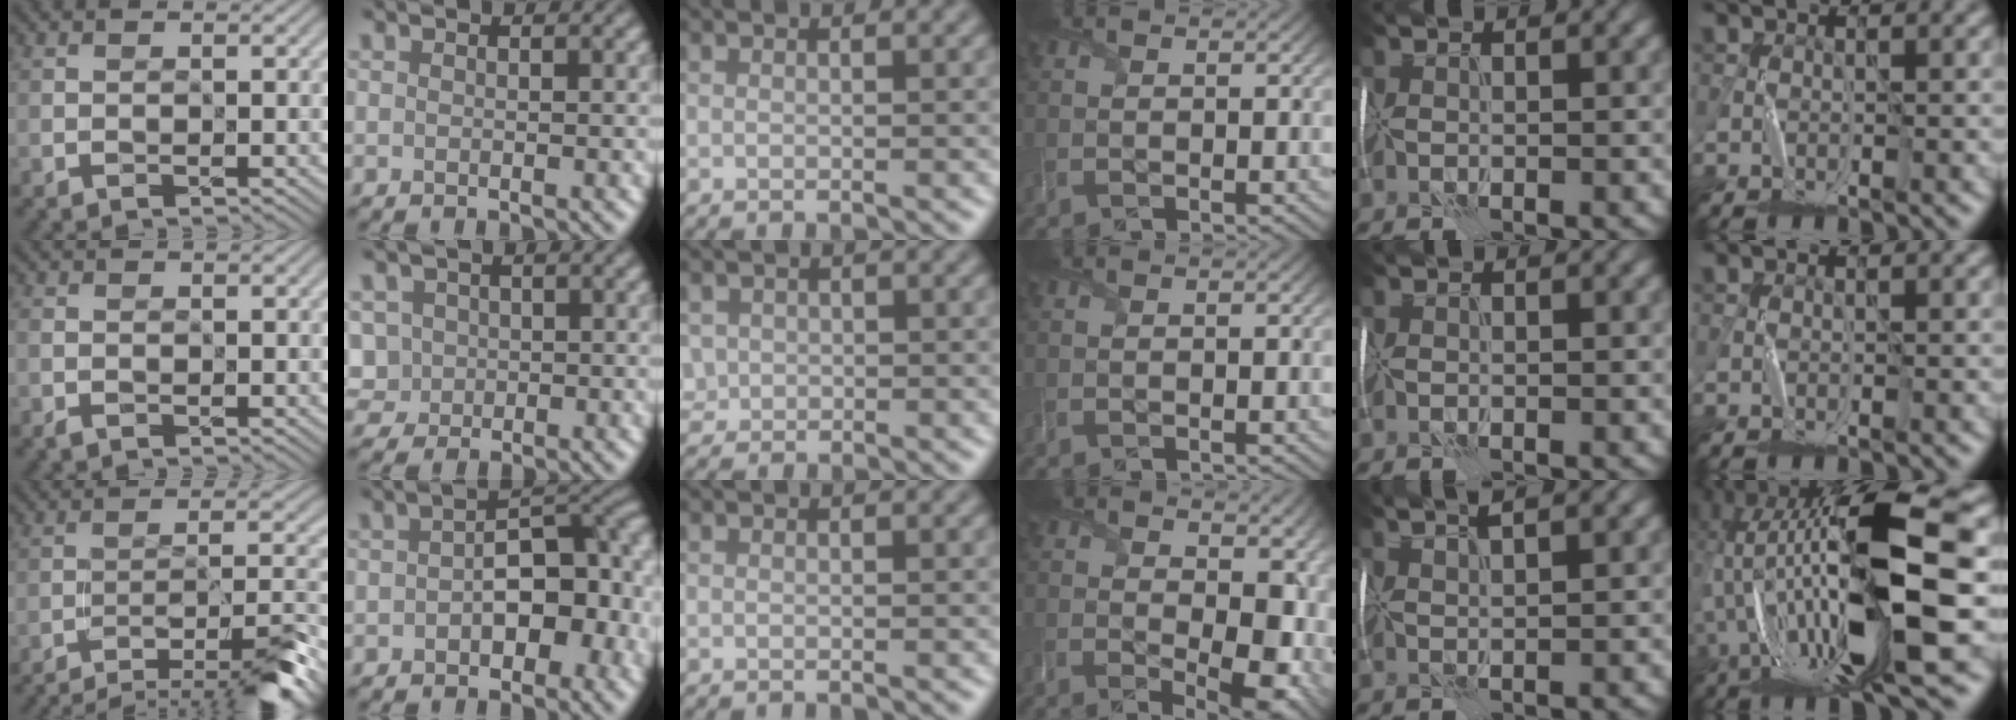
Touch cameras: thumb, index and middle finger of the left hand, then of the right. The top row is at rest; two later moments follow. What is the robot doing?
{"motion": "wrap", "object": "thread"}